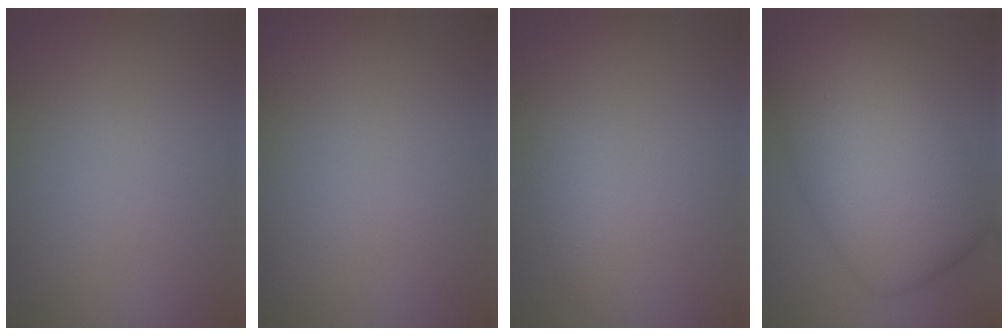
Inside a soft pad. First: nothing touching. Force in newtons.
{"total": 0.0}
{"total": 1.3, "press": 1.3, "slide": 0.1}
{"total": 11.3, "press": 11.3, "slide": 0.1}